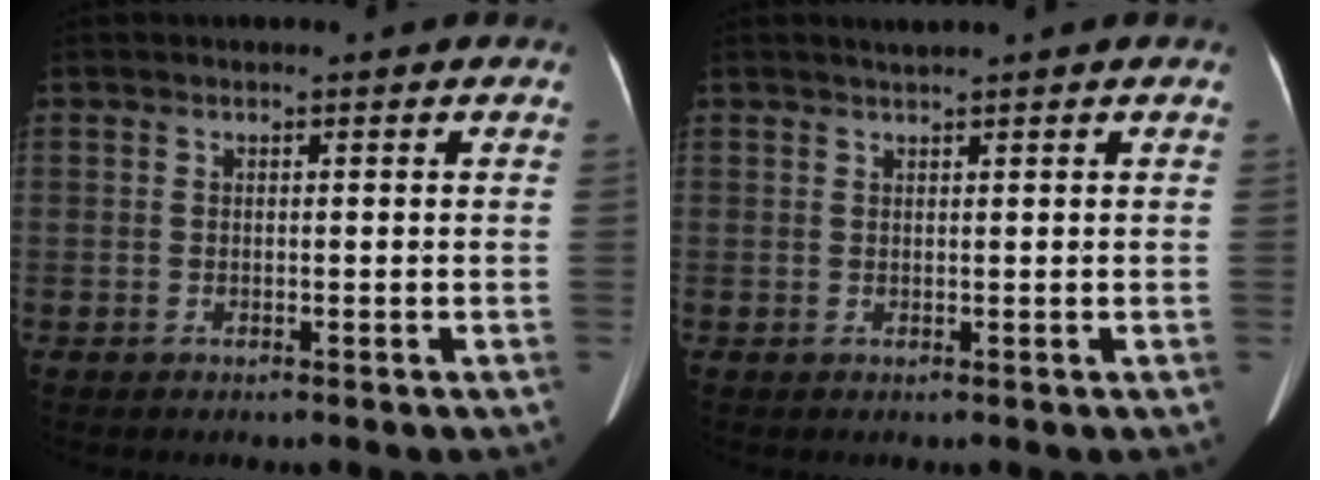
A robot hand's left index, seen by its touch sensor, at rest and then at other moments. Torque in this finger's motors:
{"motor_torque": [-0.22, -0.03, -0.05, 0.01]}